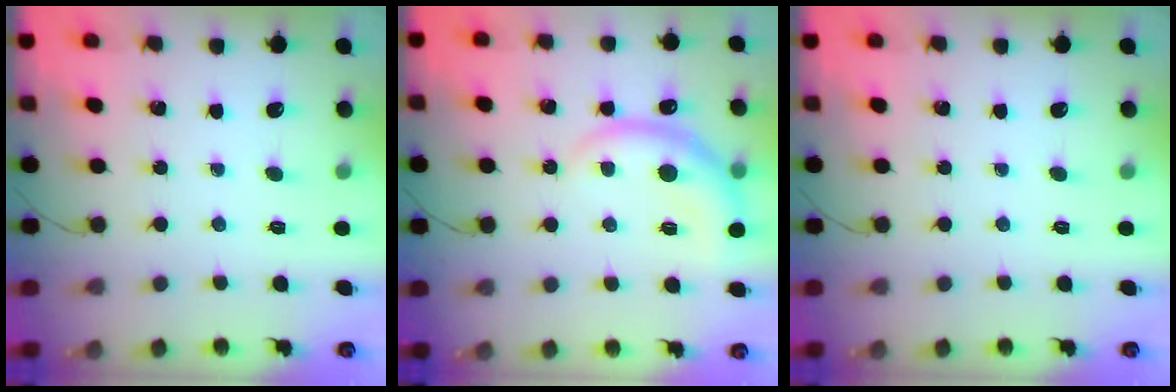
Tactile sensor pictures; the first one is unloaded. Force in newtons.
{"total": 8.2, "press": 8.2, "slide": 0.5}
{"total": 0.0}